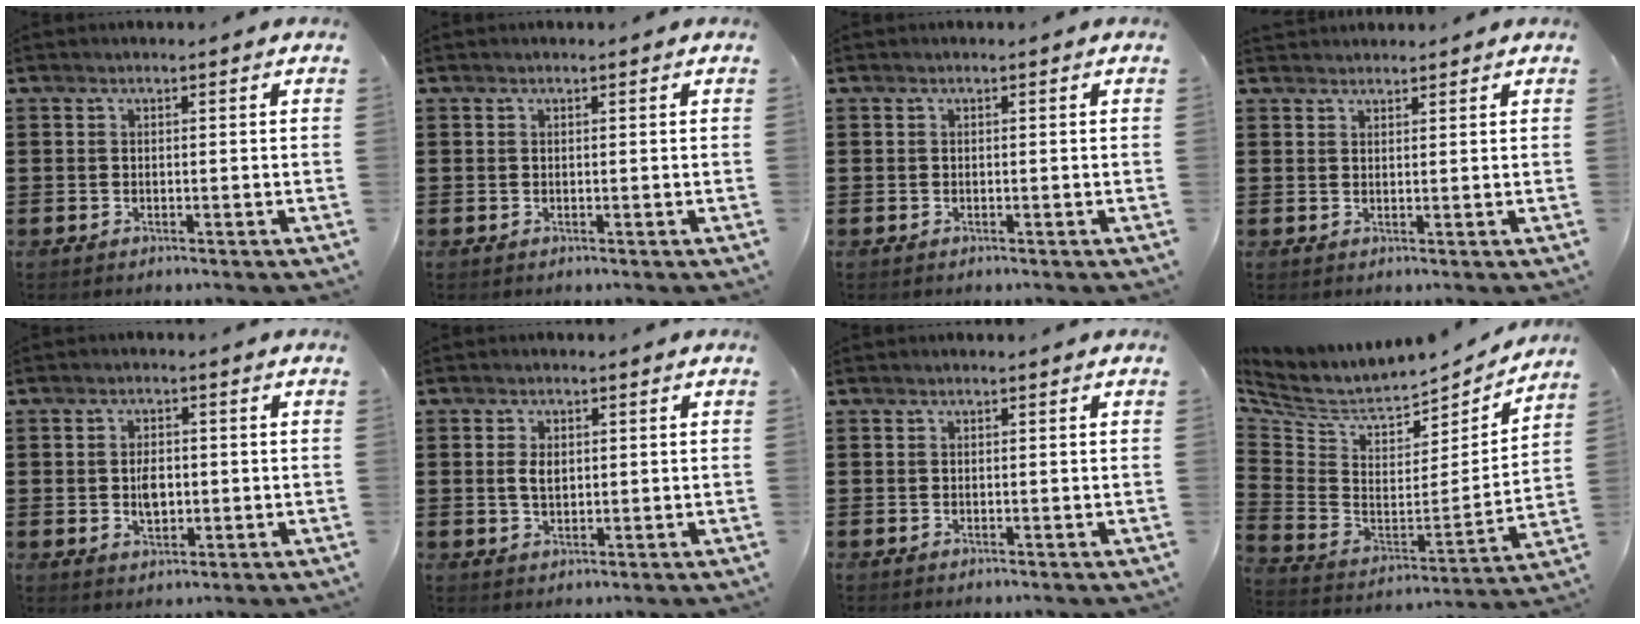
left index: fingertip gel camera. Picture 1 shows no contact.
{"total": 0.0}
{"total": 0.0}
{"total": 1.6, "force": [1.6, 0.3, 0.0], "torque": [-0.003, 0.001, 0.032]}
{"total": 4.0, "force": [0.0, 2.6, 3.1], "torque": [-0.055, 0.005, -0.002]}
{"total": 2.9, "force": [0.5, 1.7, 2.4], "torque": [-0.051, 0.007, 0.009]}
{"total": 0.0}
{"total": 5.9, "force": [4.9, 2.2, 2.4], "torque": [-0.077, -0.048, 0.082]}